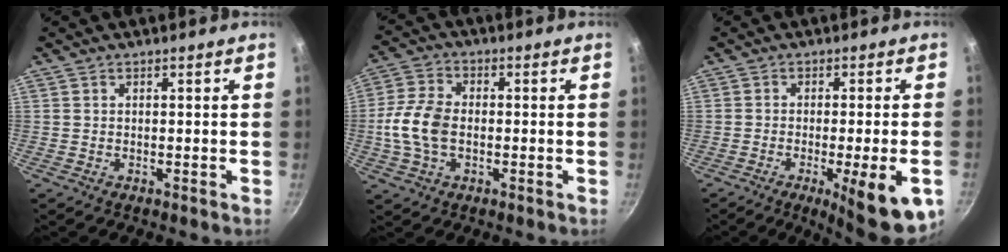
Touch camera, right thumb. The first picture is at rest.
{"total": 9.6, "force": [-1.1, 6.3, 7.2], "torque": [-0.143, 0.015, -0.029]}
{"total": 12.4, "force": [-4.7, 2.2, 11.2], "torque": [-0.141, 0.006, -0.061]}